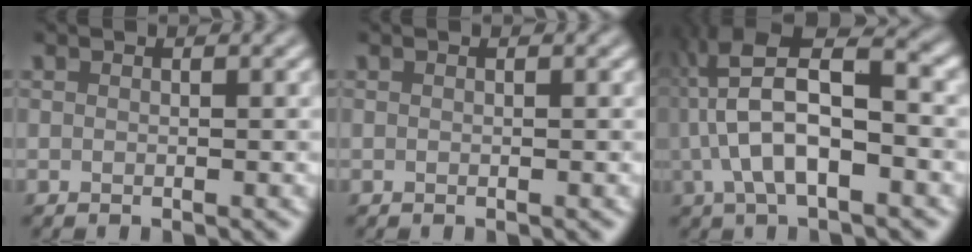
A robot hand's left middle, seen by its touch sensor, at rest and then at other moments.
{"total": 0.0}
{"total": 9.1, "force": [-0.4, 3.3, 8.5], "torque": [-0.158, 0.023, -0.014]}